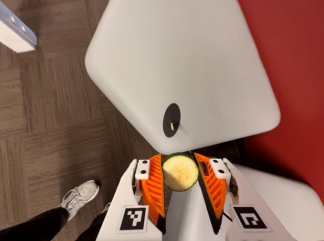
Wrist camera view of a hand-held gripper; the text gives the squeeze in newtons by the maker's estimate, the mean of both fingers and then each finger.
{"total": 11.6, "left": 12.2, "right": 11.1}